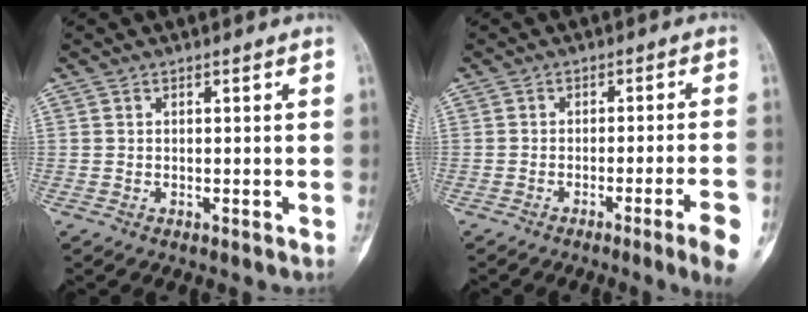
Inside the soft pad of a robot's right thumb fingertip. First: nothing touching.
{"total": 7.7, "force": [-3.8, -0.2, 6.7], "torque": [-0.091, 0.008, -0.052]}